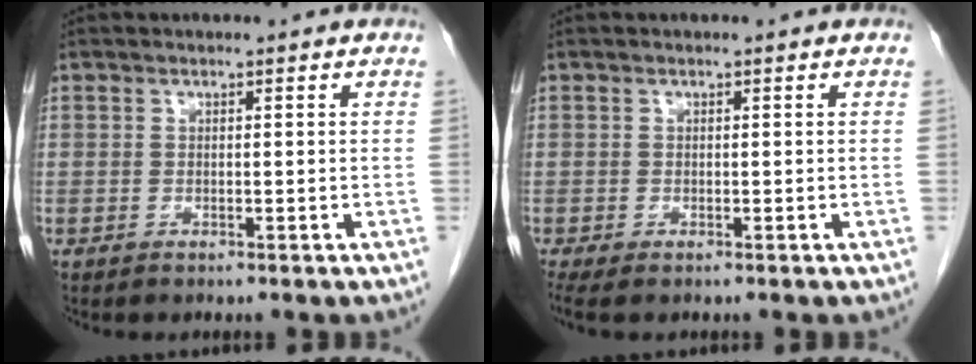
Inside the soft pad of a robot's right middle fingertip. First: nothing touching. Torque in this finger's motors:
{"motor_torque": [0.64, -0.52, 0.05, 0.04]}